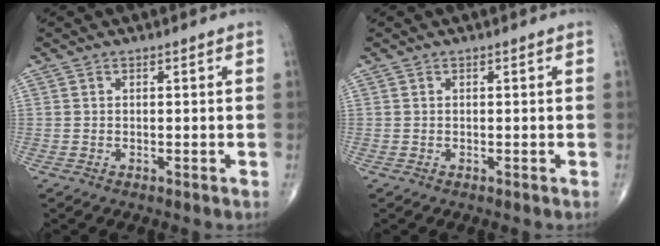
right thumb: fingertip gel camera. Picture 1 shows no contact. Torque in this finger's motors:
{"motor_torque": [-0.05, 0.05, 0.00, 0.00, 0.00]}